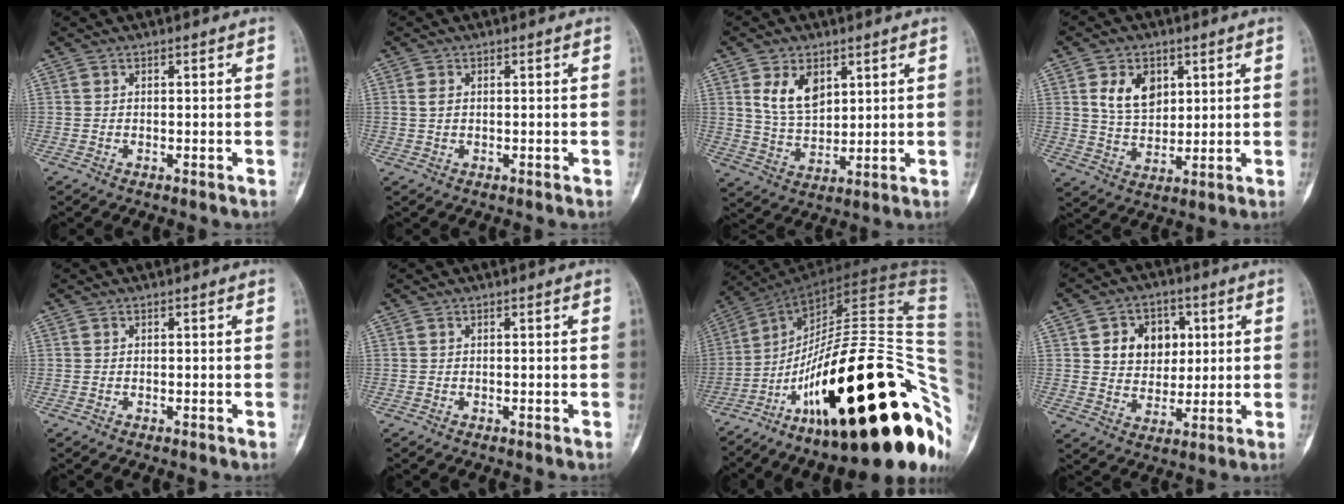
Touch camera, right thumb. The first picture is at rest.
{"total": 1.7, "force": [0.3, 1.1, 1.2], "torque": [-0.024, 0.001, 0.008]}
{"total": 8.6, "force": [3.7, 5.3, 5.6], "torque": [-0.082, -0.022, 0.078]}
{"total": 8.8, "force": [3.2, 6.1, 5.5], "torque": [-0.070, -0.019, 0.064]}
{"total": 0.0}
{"total": 0.0}
{"total": 41.4, "force": [-12.9, 14.0, 36.8], "torque": [-0.458, 0.087, -0.197]}
{"total": 10.5, "force": [2.8, 8.3, 5.8], "torque": [-0.042, -0.007, 0.050]}